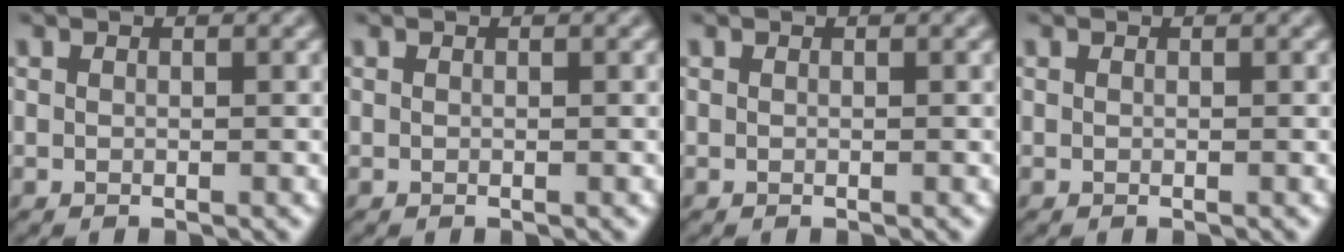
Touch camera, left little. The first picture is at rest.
{"total": 0.0}
{"total": 0.0}
{"total": 0.0}